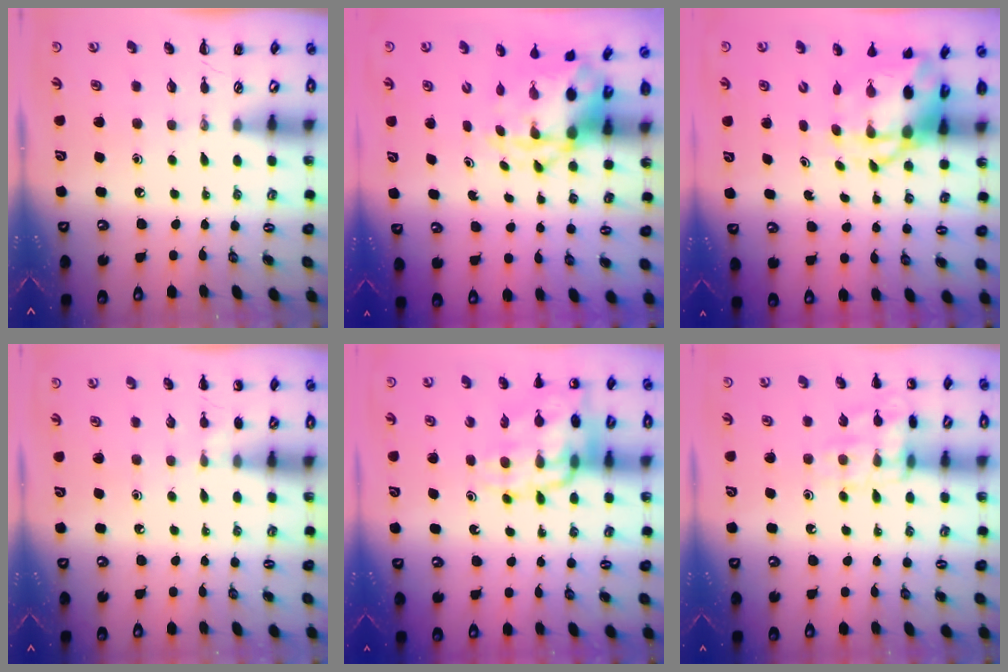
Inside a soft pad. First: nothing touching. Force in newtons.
{"total": 4.6, "press": 4.5, "slide": 1.1}
{"total": 6.0, "press": 5.8, "slide": 1.7}
{"total": 5.0, "press": 4.7, "slide": 1.6}
{"total": 16.7, "press": 16.3, "slide": 3.7}
{"total": 12.8, "press": 12.8, "slide": 0.3}